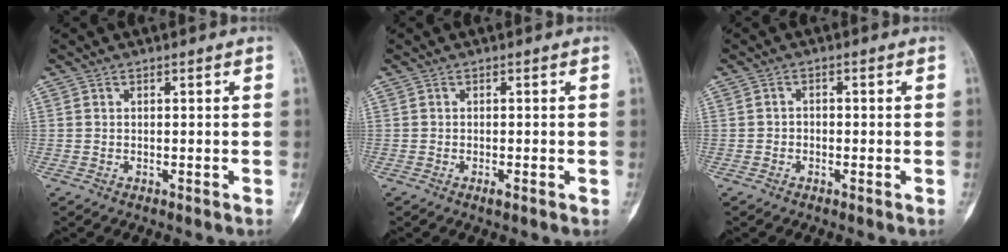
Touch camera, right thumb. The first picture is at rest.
{"total": 1.2, "force": [-0.5, 0.4, 1.0], "torque": [-0.019, -0.002, -0.010]}
{"total": 1.2, "force": [-0.5, 1.0, 0.5], "torque": [0.001, 0.005, -0.012]}